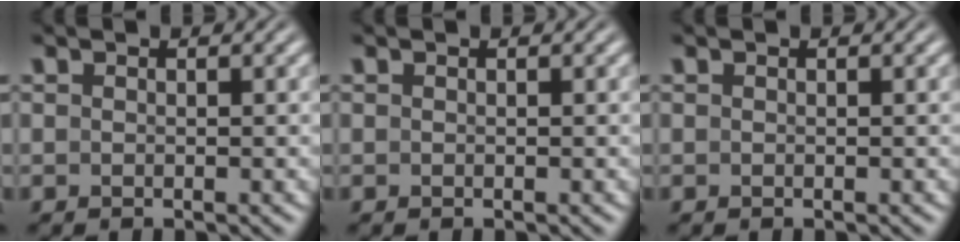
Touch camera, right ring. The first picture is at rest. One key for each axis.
{"total": 0.0}
{"total": 0.0}